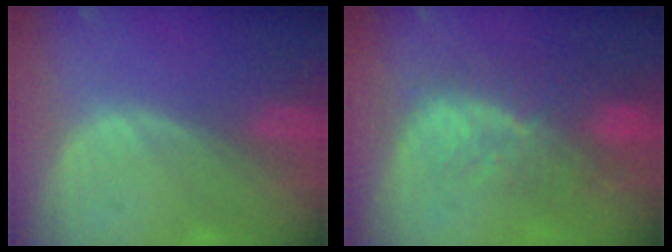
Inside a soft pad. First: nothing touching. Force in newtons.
{"total": 10.0, "press": 8.5, "slide": 5.3}